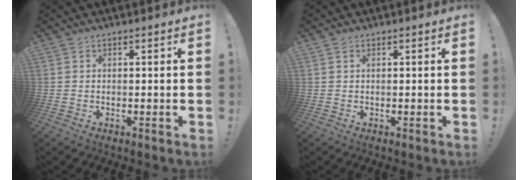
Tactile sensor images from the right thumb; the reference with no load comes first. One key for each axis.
{"total": 0.6, "fx": 0.3, "fy": 0.0, "fz": 0.5, "tx": -0.012, "ty": 0.002, "tz": 0.007}